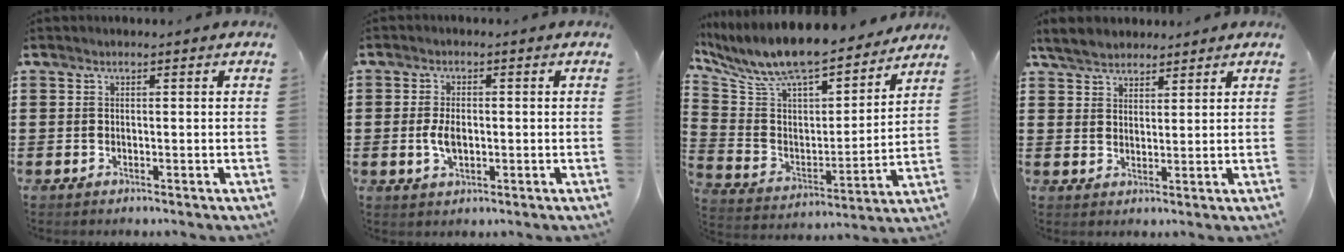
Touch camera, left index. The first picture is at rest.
{"total": 3.8, "force": [-0.3, 2.0, 3.3], "torque": [-0.076, -0.001, -0.010]}
{"total": 9.2, "force": [8.4, 1.6, 3.3], "torque": [-0.106, -0.068, 0.143]}
{"total": 4.1, "force": [3.6, 1.7, 0.9], "torque": [-0.031, 0.001, 0.068]}